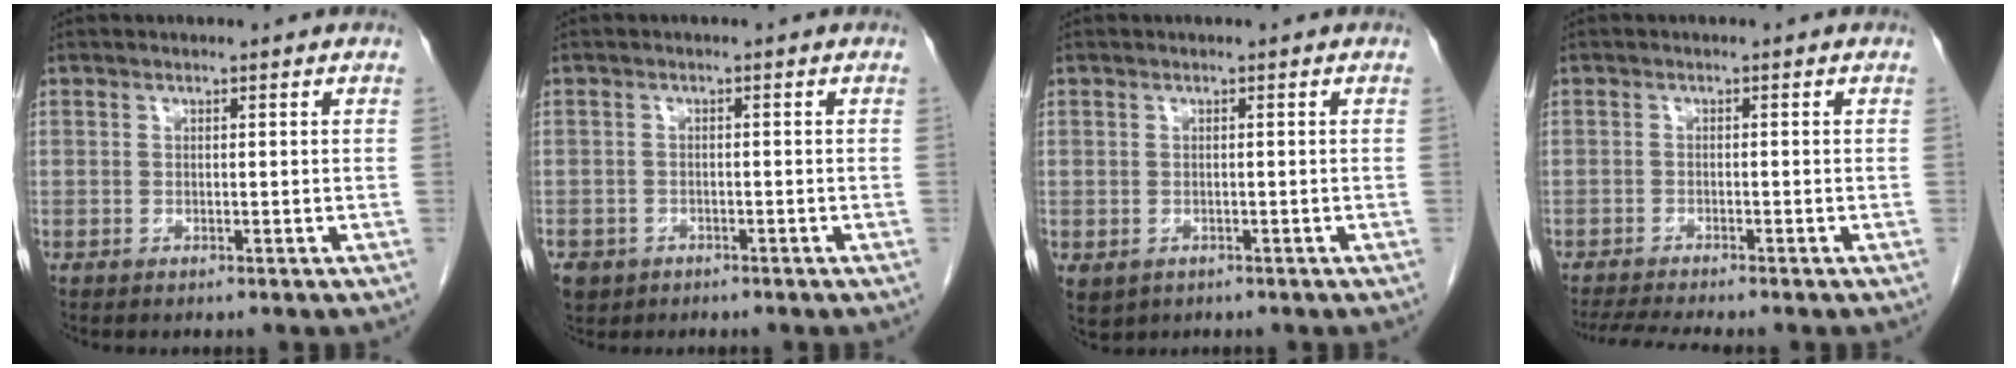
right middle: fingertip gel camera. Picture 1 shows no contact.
{"total": 6.2, "force": [-3.6, 4.7, 2.0], "torque": [-0.056, -0.004, -0.053]}
{"total": 3.2, "force": [-1.5, 2.6, 1.3], "torque": [-0.020, -0.004, -0.013]}
{"total": 5.7, "force": [-5.1, -0.3, 2.6], "torque": [-0.040, -0.016, -0.084]}